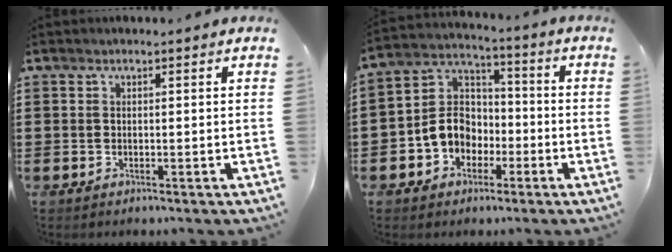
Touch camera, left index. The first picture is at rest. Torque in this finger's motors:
{"motor_torque": [1.56, 0.58, 0.37, 0.13]}